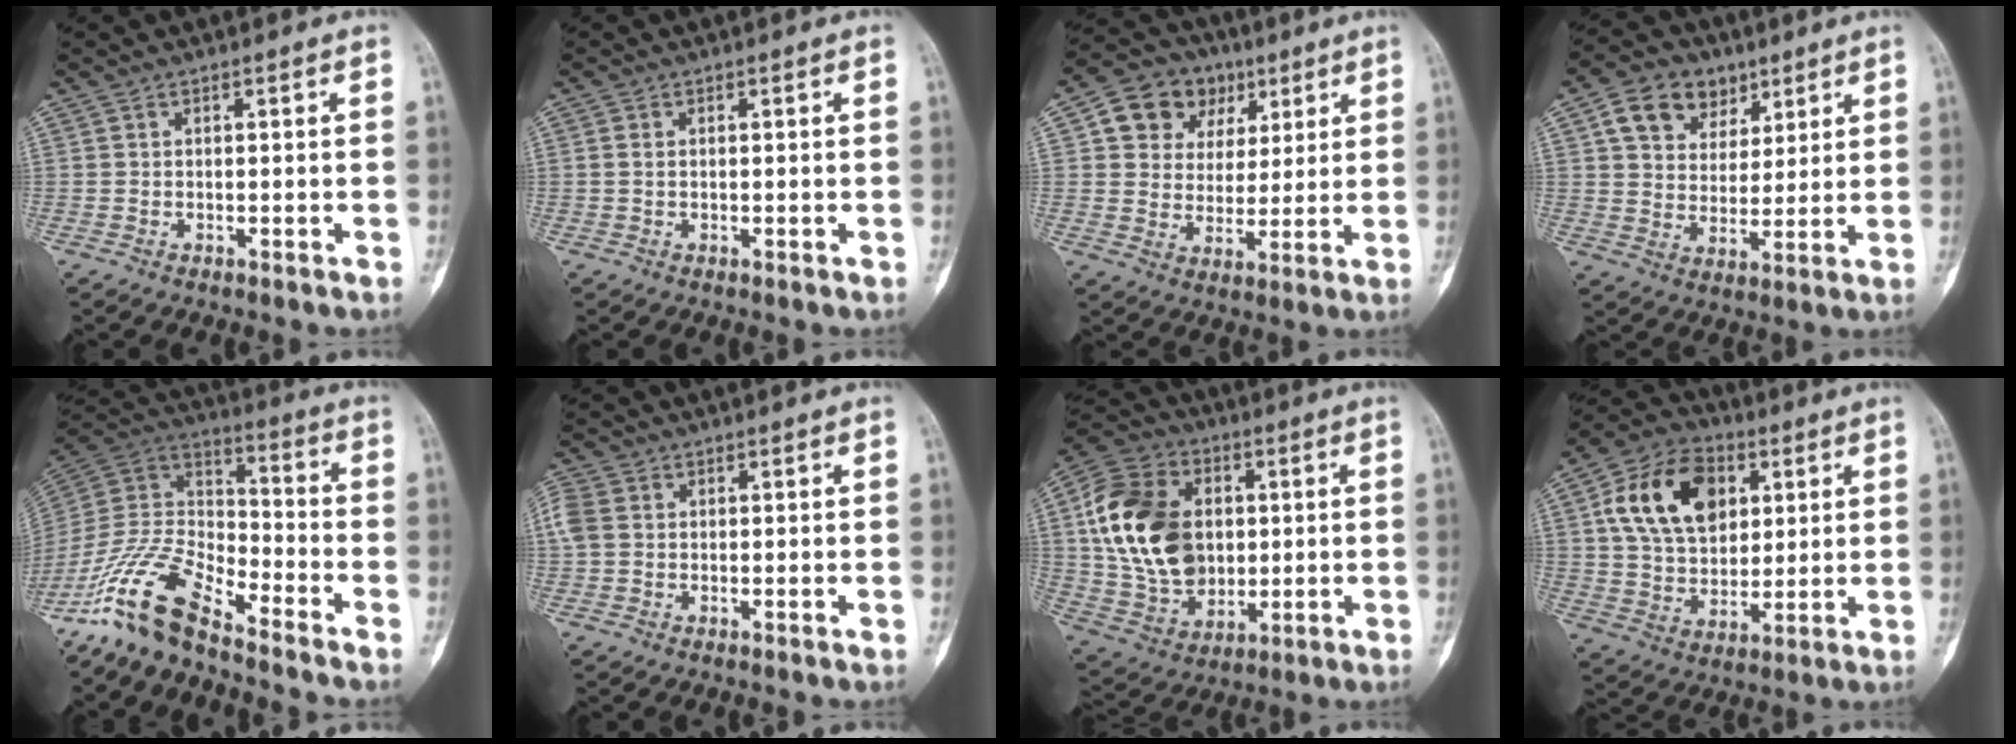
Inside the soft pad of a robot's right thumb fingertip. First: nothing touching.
{"total": 0.9, "force": [0.0, 0.7, 0.6], "torque": [-0.012, 0.001, -0.002]}
{"total": 12.7, "force": [5.3, 10.5, 5.0], "torque": [-0.042, -0.003, 0.089]}
{"total": 11.8, "force": [5.8, 8.8, 5.3], "torque": [-0.059, -0.015, 0.101]}
{"total": 14.3, "force": [-11.5, 4.3, 7.4], "torque": [-0.141, 0.080, -0.231]}
{"total": 4.3, "force": [0.2, 3.4, 2.6], "torque": [-0.074, 0.010, -0.001]}
{"total": 21.4, "force": [2.4, 15.6, 14.4], "torque": [-0.256, 0.006, 0.051]}
{"total": 17.6, "force": [5.3, 12.2, 11.5], "torque": [-0.178, -0.003, 0.093]}